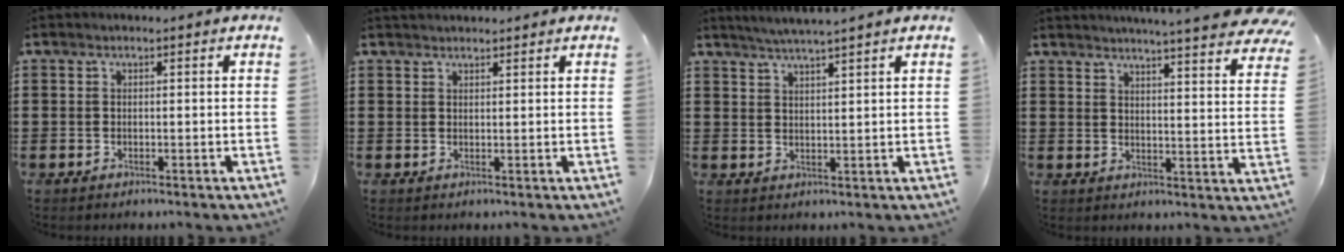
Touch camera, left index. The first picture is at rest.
{"total": 1.2, "force": [1.2, 0.2, 0.1], "torque": [-0.004, -0.001, 0.024]}
{"total": 3.0, "force": [2.8, -0.8, 0.8], "torque": [-0.021, -0.007, 0.051]}
{"total": 5.1, "force": [4.8, -0.8, 1.8], "torque": [-0.046, -0.032, 0.081]}